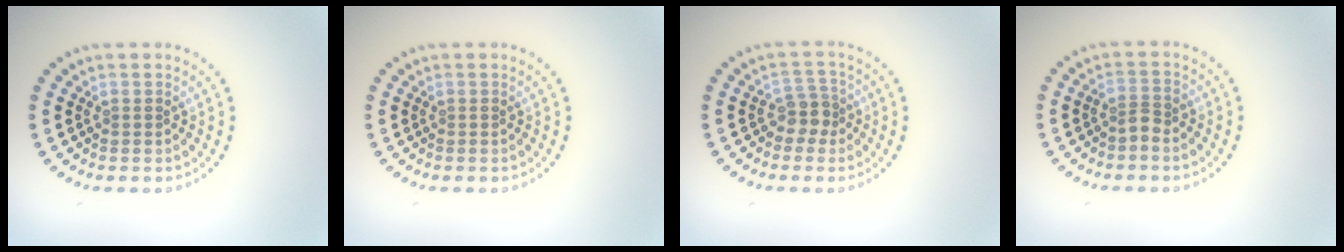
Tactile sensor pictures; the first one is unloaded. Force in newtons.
{"total": 0.0}
{"total": 2.1, "press": 1.7, "slide": 1.3}
{"total": 1.4, "press": 1.1, "slide": 0.8}